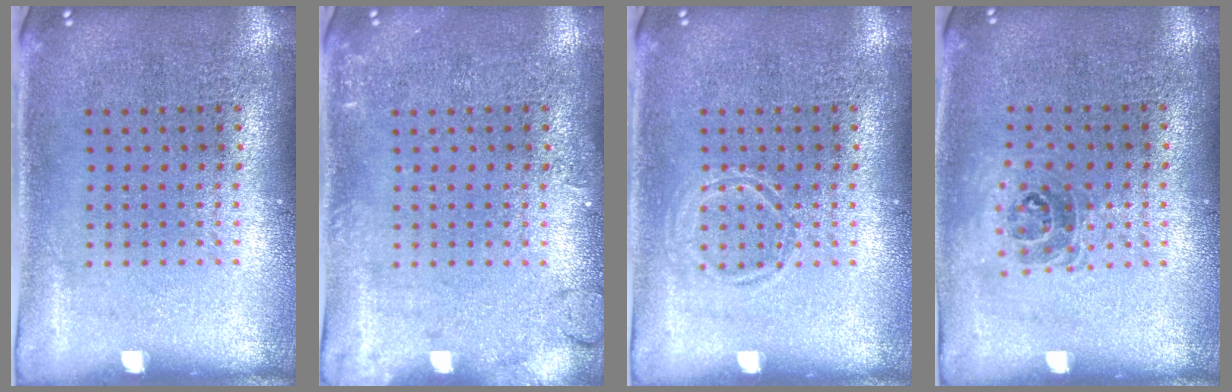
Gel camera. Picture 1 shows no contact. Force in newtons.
{"total": 1.7, "press": 1.7, "slide": 0.3}
{"total": 1.0, "press": 1.0, "slide": 0.1}
{"total": 1.0, "press": 0.9, "slide": 0.5}